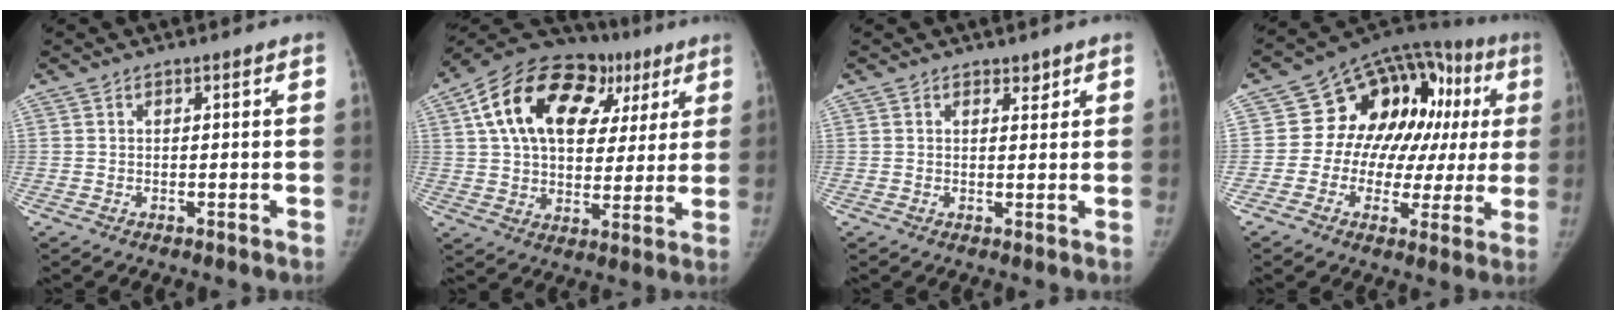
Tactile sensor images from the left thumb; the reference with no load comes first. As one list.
[{"total": 25.1, "force": [9.7, 15.9, 16.7], "torque": [-0.247, 0.037, 0.155]}, {"total": 1.3, "force": [1.0, 0.7, 0.3], "torque": [0.009, -0.007, 0.014]}, {"total": 20.8, "force": [3.0, 14.4, 14.7], "torque": [-0.134, 0.046, 0.039]}]